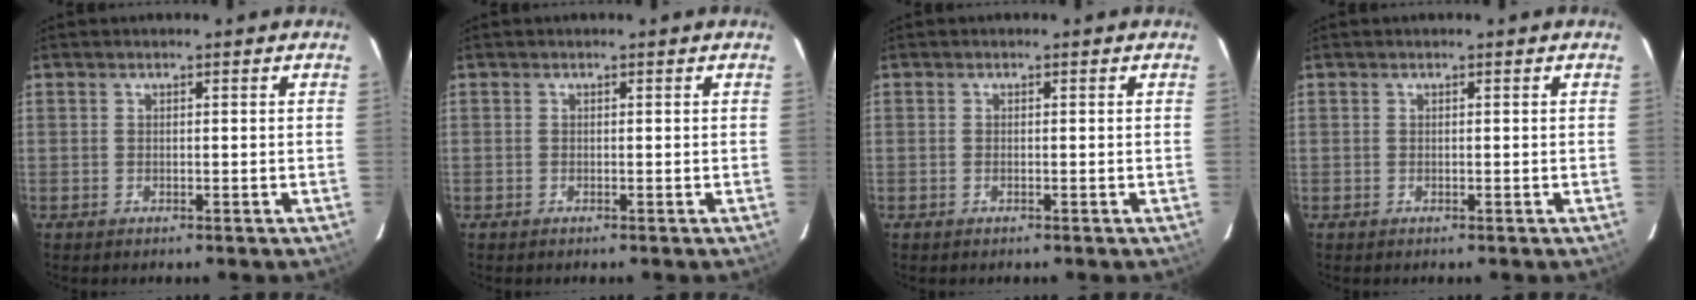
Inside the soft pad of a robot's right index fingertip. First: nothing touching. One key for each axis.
{"total": 0.0}
{"total": 0.0}
{"total": 0.0}